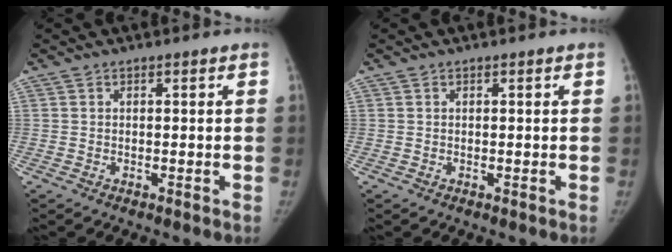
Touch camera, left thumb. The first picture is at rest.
{"total": 0.0}